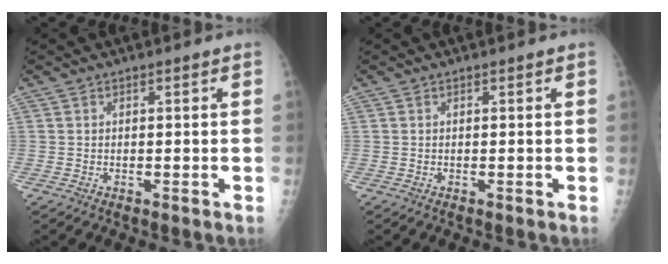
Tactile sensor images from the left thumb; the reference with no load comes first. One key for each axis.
{"total": 0.0}